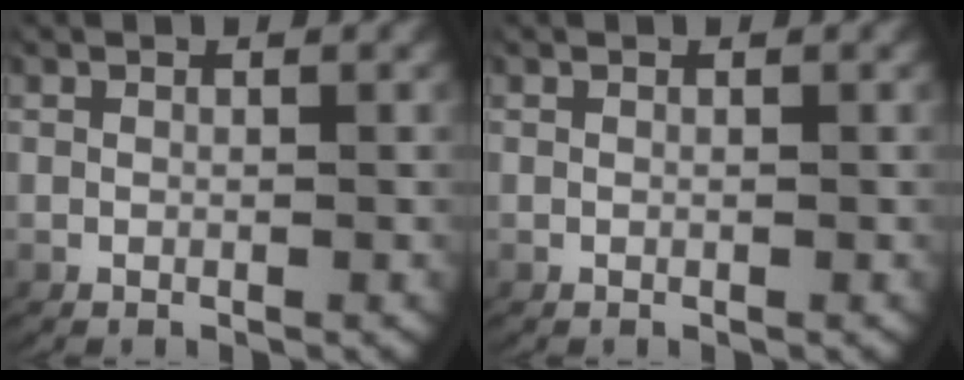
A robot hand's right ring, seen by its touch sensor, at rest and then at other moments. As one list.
[{"total": 0.0}]